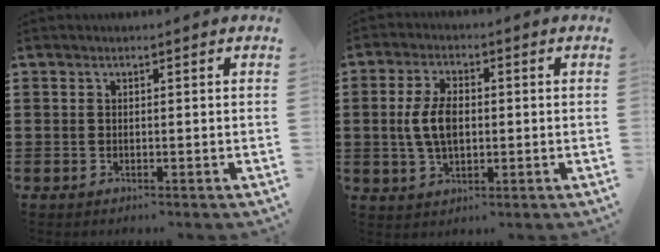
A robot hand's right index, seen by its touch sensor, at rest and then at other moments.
{"total": 6.5, "force": [0.2, 3.5, 5.5], "torque": [-0.130, 0.004, -0.004]}